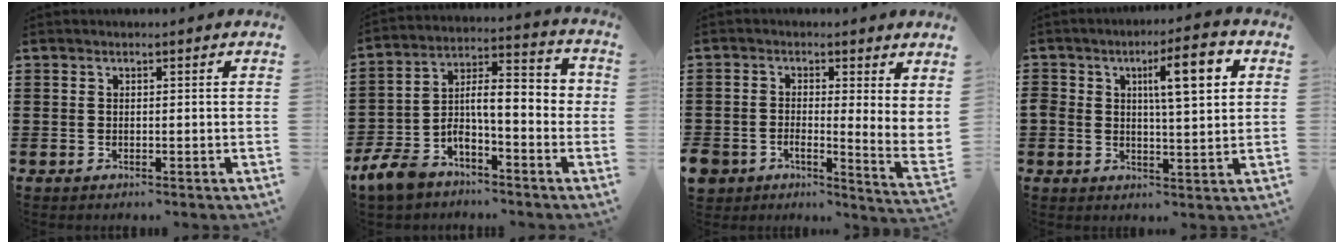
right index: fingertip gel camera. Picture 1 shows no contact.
{"total": 7.2, "force": [-3.4, 2.5, 5.9], "torque": [-0.120, -0.011, -0.069]}
{"total": 2.6, "force": [0.4, 2.2, 1.5], "torque": [-0.032, -0.005, 0.006]}
{"total": 8.6, "force": [2.7, 2.7, 7.7], "torque": [-0.133, 0.004, 0.037]}